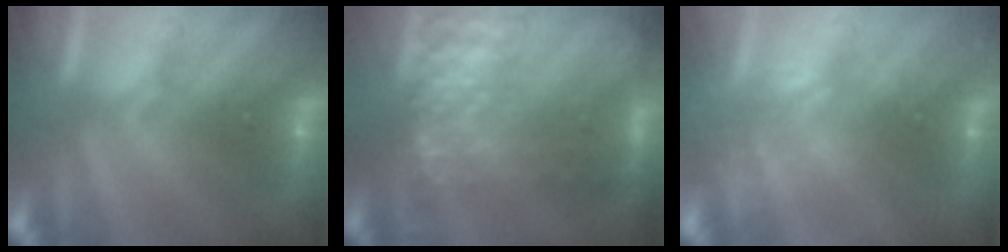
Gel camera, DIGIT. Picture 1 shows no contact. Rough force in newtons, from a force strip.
{"total": 7.4}
{"total": 2.2}